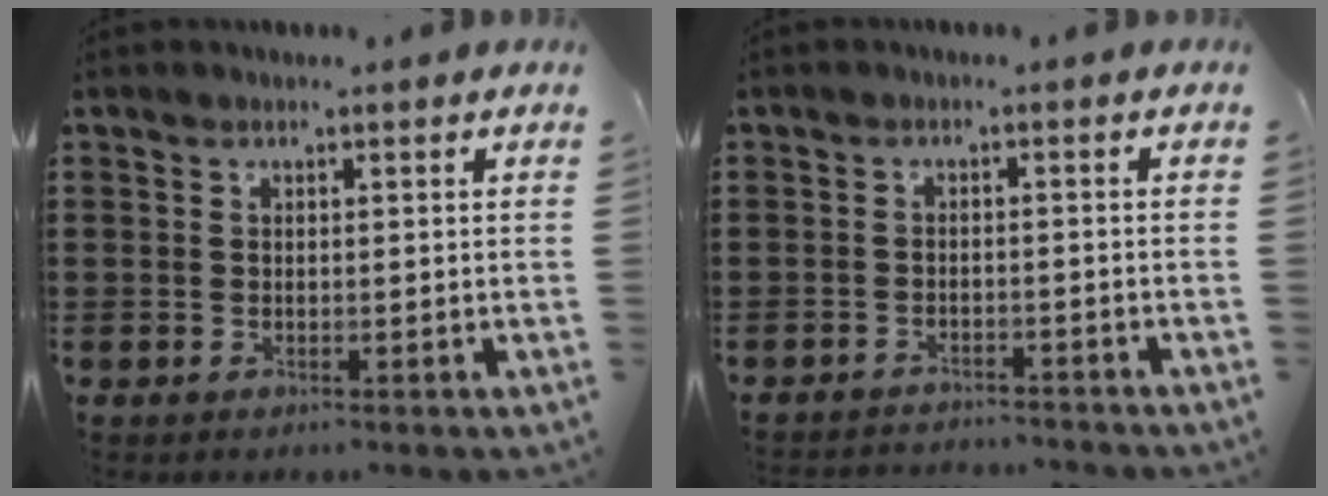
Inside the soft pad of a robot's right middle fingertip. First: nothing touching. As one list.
[{"total": 2.1, "force": [-2.1, 0.1, -0.1], "torque": [-0.007, 0.000, -0.046]}]